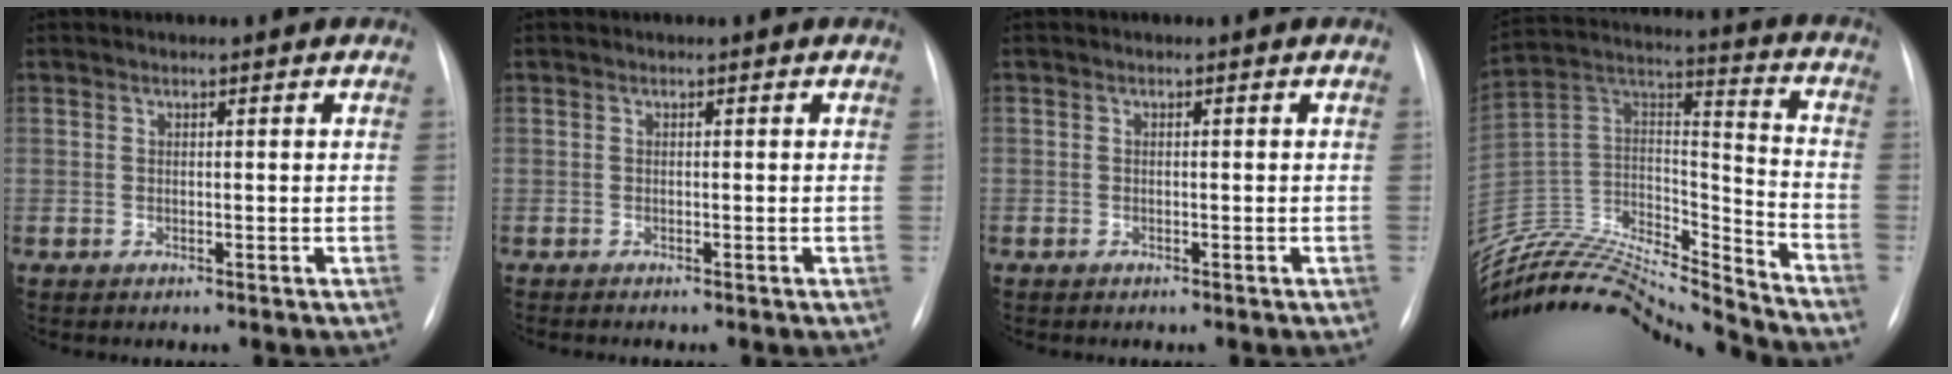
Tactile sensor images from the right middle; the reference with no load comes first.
{"total": 0.7, "force": [-0.6, 0.0, 0.4], "torque": [-0.005, -0.004, -0.007]}
{"total": 0.6, "force": [-0.4, 0.5, 0.0], "torque": [0.000, 0.004, -0.006]}
{"total": 22.2, "force": [-21.2, 0.9, 6.4], "torque": [-0.130, 0.020, -0.367]}